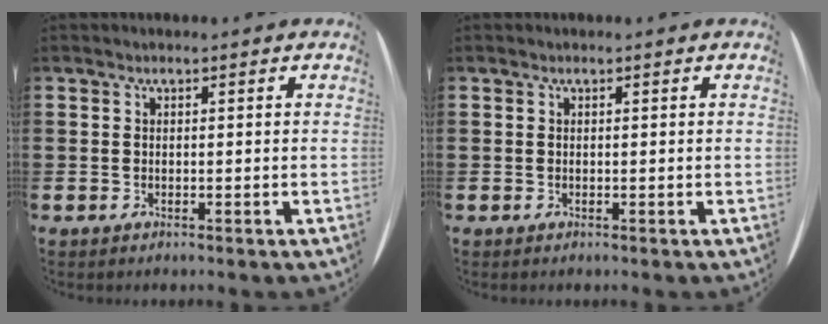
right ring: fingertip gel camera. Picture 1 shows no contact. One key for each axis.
{"total": 0.0}